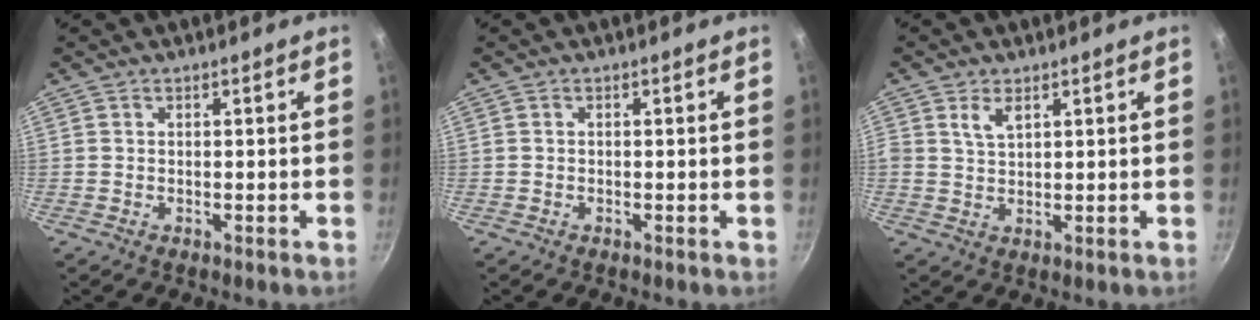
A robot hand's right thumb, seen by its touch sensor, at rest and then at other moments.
{"total": 0.0}
{"total": 3.2, "force": [1.6, 1.7, 2.1], "torque": [-0.035, -0.009, 0.031]}